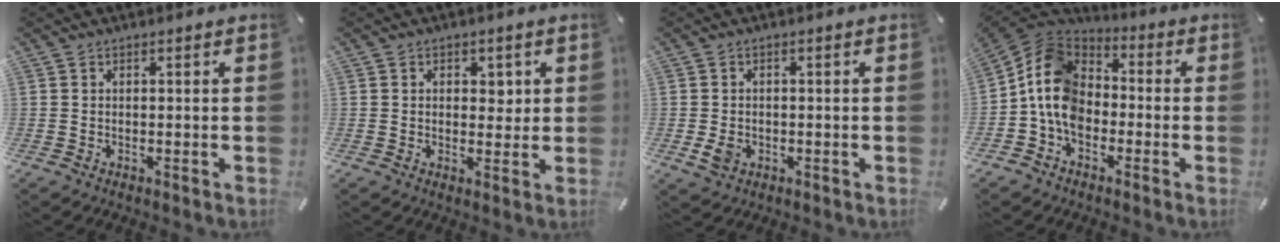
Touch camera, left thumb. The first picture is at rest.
{"total": 3.4, "force": [0.8, 2.5, 2.1], "torque": [-0.012, -0.006, 0.005]}
{"total": 3.4, "force": [-0.8, 2.6, 1.9], "torque": [-0.046, 0.000, -0.016]}
{"total": 12.6, "force": [-3.1, 9.8, 7.2], "torque": [-0.167, 0.028, -0.061]}